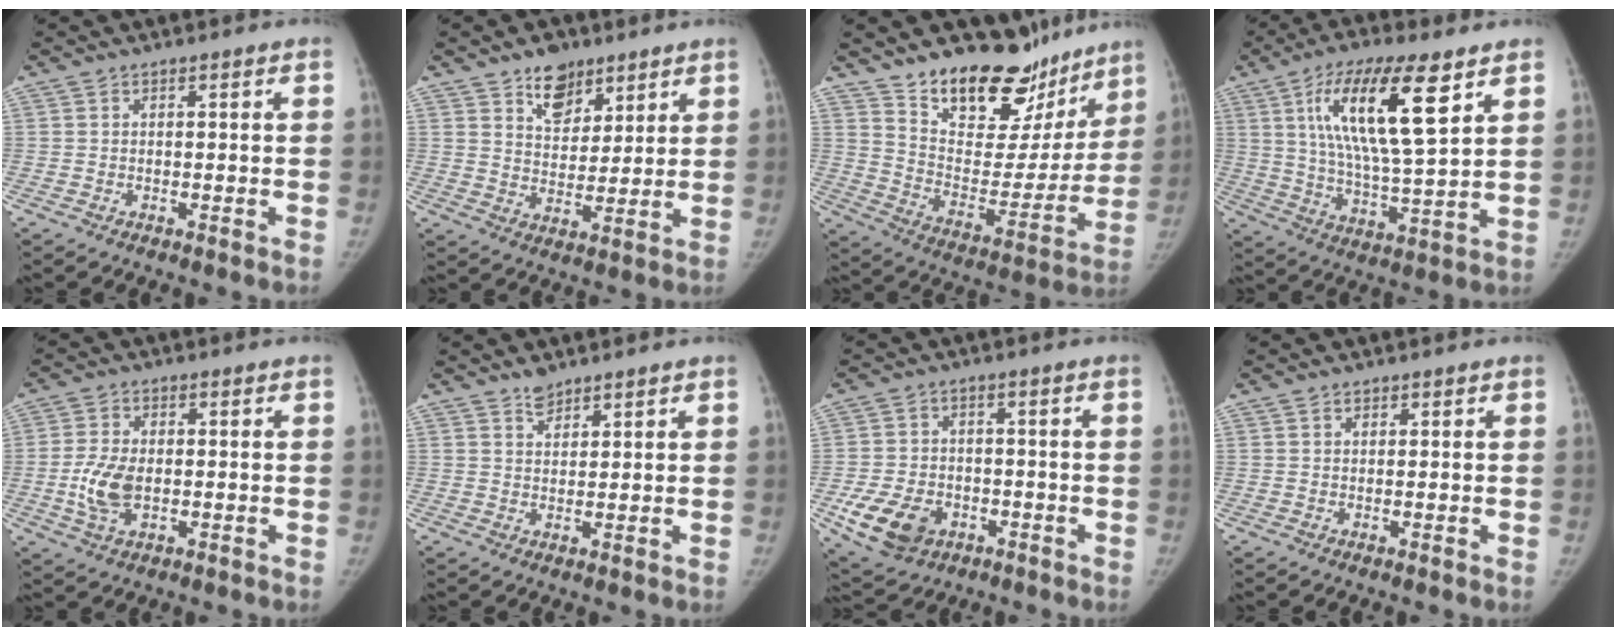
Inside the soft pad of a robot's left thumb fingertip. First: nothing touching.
{"total": 8.3, "force": [5.6, 5.0, 3.5], "torque": [-0.023, -0.036, 0.097]}
{"total": 22.9, "force": [17.8, 11.0, 9.3], "torque": [-0.090, -0.110, 0.280]}
{"total": 17.9, "force": [7.7, 4.8, 15.5], "torque": [-0.274, -0.031, 0.138]}
{"total": 7.5, "force": [-1.0, 4.6, 5.9], "torque": [-0.126, 0.002, -0.018]}
{"total": 2.6, "force": [2.3, 1.2, 0.4], "torque": [0.006, -0.016, 0.038]}
{"total": 10.5, "force": [-3.9, 7.8, 5.8], "torque": [-0.098, 0.009, -0.056]}
{"total": 0.8, "force": [0.6, 0.5, 0.1], "torque": [0.004, -0.003, 0.007]}